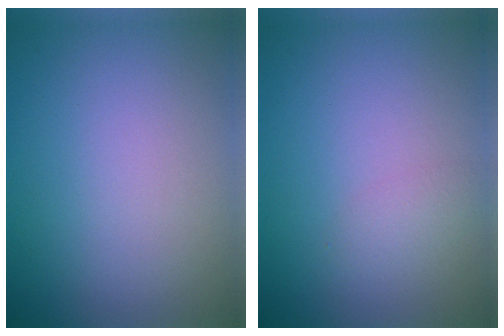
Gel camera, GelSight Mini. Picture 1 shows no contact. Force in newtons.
{"total": 1.0, "press": 1.0, "slide": 0.1}